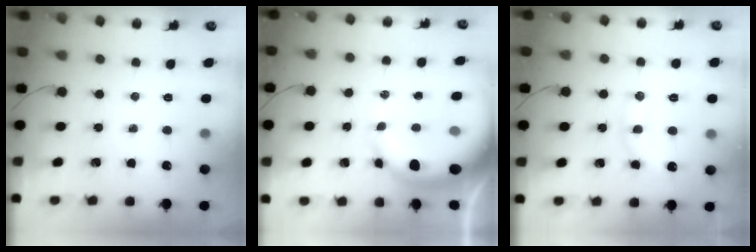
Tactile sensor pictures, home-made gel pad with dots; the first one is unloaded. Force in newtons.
{"total": 11.8, "press": 11.5, "slide": 2.7}
{"total": 11.4, "press": 11.4, "slide": 0.4}